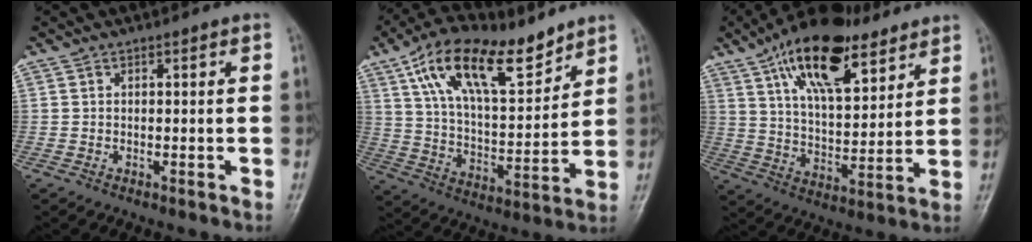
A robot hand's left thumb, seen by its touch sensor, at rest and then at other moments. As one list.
[{"total": 19.4, "force": [11.7, 8.1, 13.1], "torque": [-0.197, -0.043, 0.214]}, {"total": 20.4, "force": [11.8, 8.8, 14.1], "torque": [-0.210, -0.042, 0.204]}]